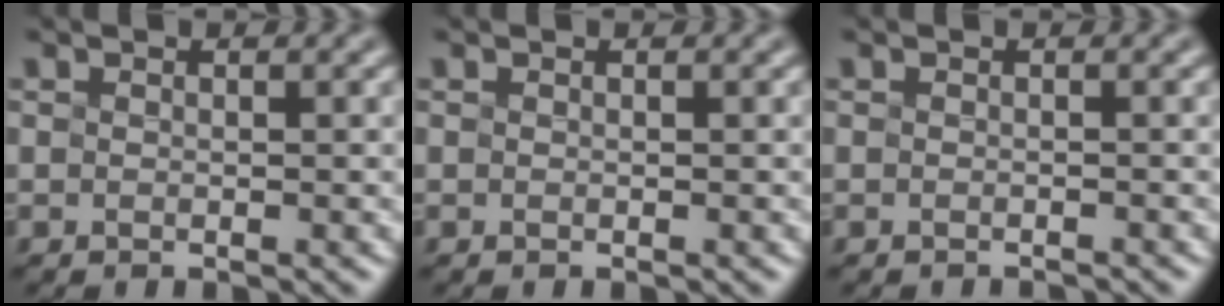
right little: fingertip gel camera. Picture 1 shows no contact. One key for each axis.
{"total": 0.0}
{"total": 1.2, "fx": -1.2, "fy": -0.1, "fz": 0.2, "tx": 0.006, "ty": -0.010, "tz": -0.018}